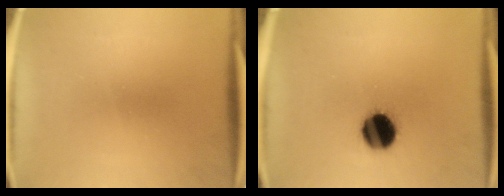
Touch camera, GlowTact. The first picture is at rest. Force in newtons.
{"total": 11.9}